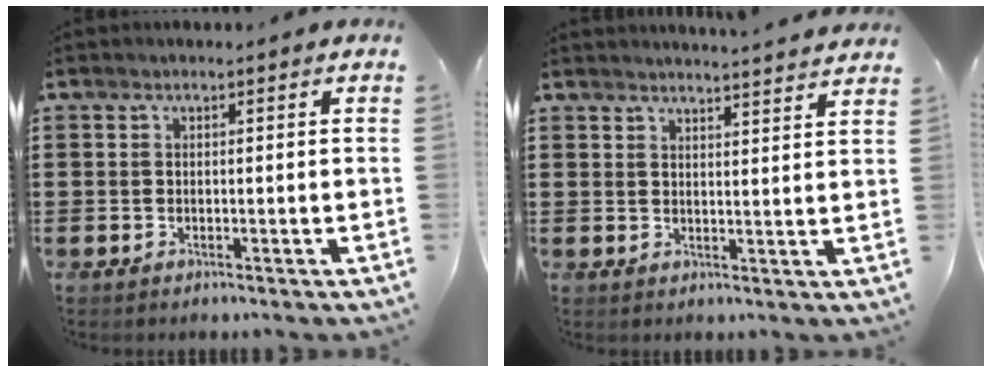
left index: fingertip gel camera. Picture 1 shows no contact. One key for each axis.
{"total": 3.1, "fx": 3.1, "fy": -0.6, "fz": 0.2, "tx": -0.013, "ty": -0.015, "tz": 0.056}